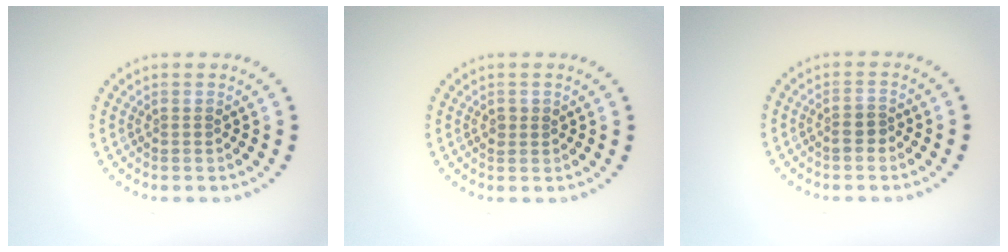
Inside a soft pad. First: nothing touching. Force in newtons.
{"total": 0.9, "press": 0.9, "slide": 0.2}
{"total": 1.6, "press": 1.4, "slide": 0.7}